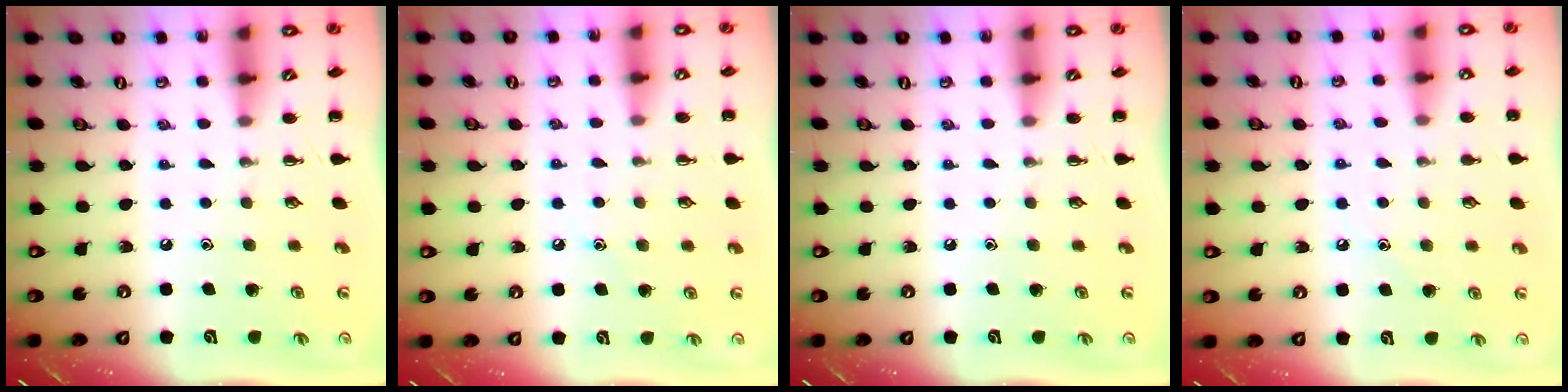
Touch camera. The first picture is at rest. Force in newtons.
{"total": 6.7, "press": 6.4, "slide": 2.0}
{"total": 0.0}
{"total": 7.6, "press": 7.3, "slide": 2.3}